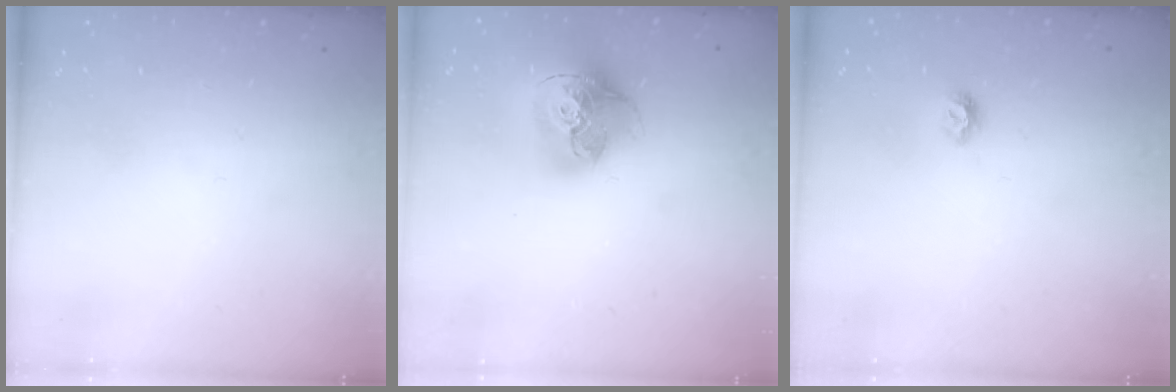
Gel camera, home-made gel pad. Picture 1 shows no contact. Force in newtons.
{"total": 17.5, "press": 17.4, "slide": 2.0}
{"total": 6.0, "press": 5.9, "slide": 0.7}